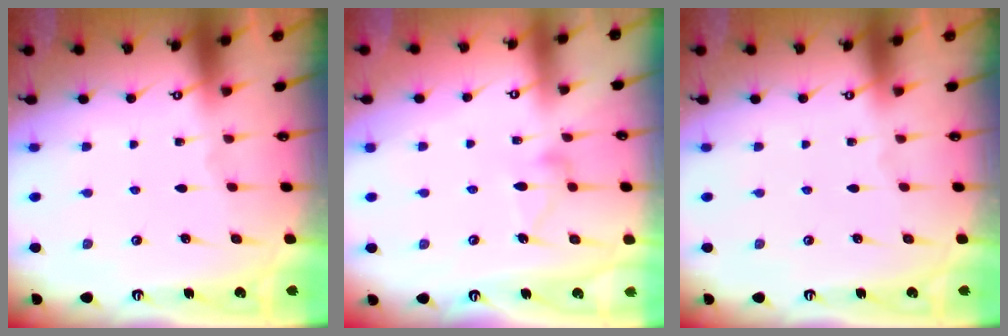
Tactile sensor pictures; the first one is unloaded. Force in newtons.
{"total": 10.4, "press": 10.4, "slide": 0.4}
{"total": 0.0}